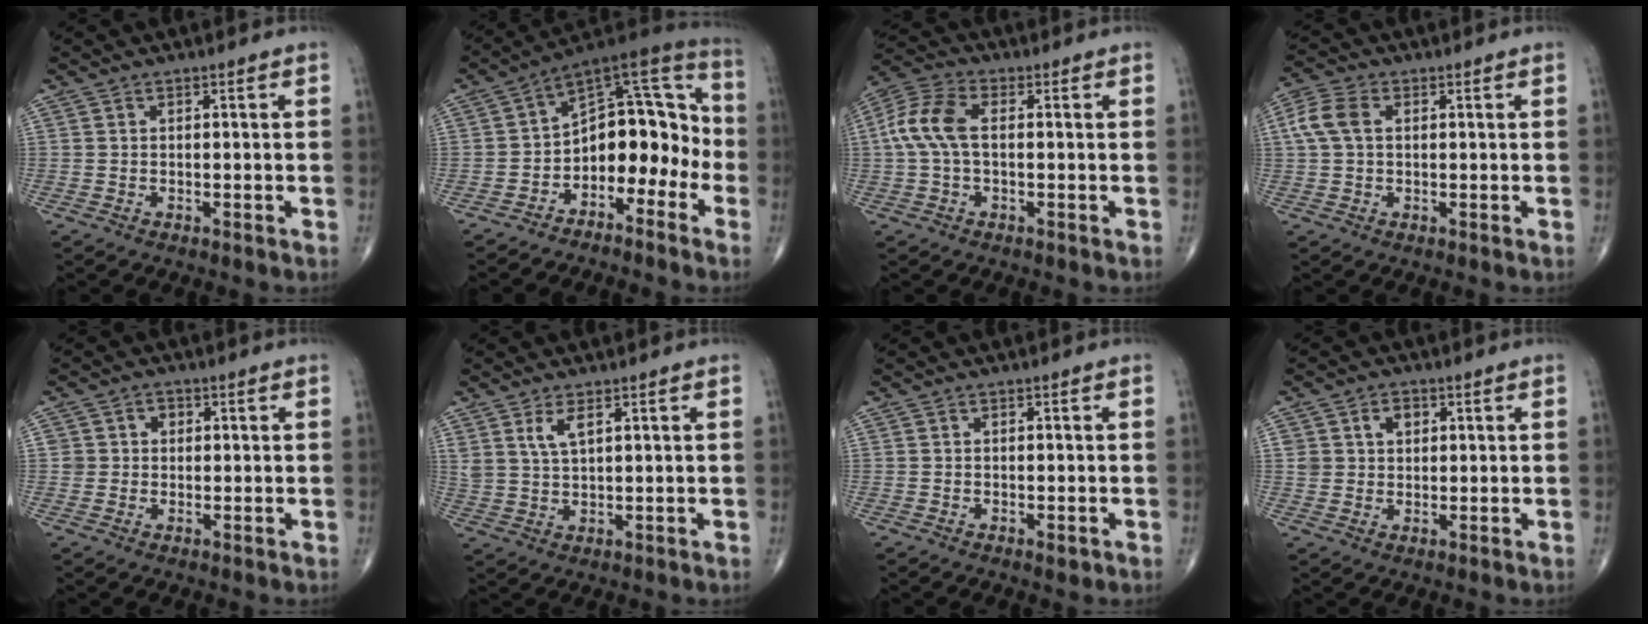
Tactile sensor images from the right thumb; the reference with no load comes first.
{"total": 14.8, "force": [-4.6, 9.2, 10.5], "torque": [-0.096, 0.097, -0.080]}
{"total": 8.9, "force": [0.5, 4.9, 7.4], "torque": [-0.175, 0.027, 0.005]}
{"total": 5.9, "force": [1.1, 3.9, 4.4], "torque": [-0.107, 0.017, 0.018]}
{"total": 2.8, "force": [0.5, 2.7, 0.6], "torque": [0.013, 0.006, 0.003]}
{"total": 3.9, "force": [2.1, 1.4, 3.0], "torque": [-0.057, -0.009, 0.046]}
{"total": 1.1, "force": [-0.5, 0.5, 0.8], "torque": [-0.008, -0.002, -0.006]}
{"total": 4.3, "force": [1.5, 3.4, 2.1], "torque": [-0.011, -0.004, 0.024]}